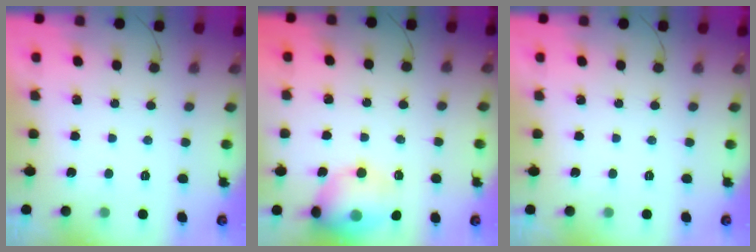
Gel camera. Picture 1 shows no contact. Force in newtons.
{"total": 14.0, "press": 13.9, "slide": 2.0}
{"total": 0.0}